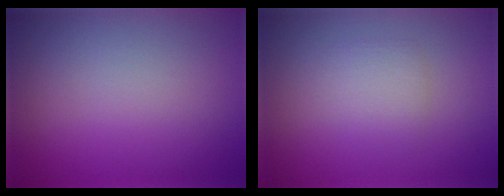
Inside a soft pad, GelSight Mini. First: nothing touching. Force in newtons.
{"total": 1.9, "press": 1.9, "slide": 0.1}